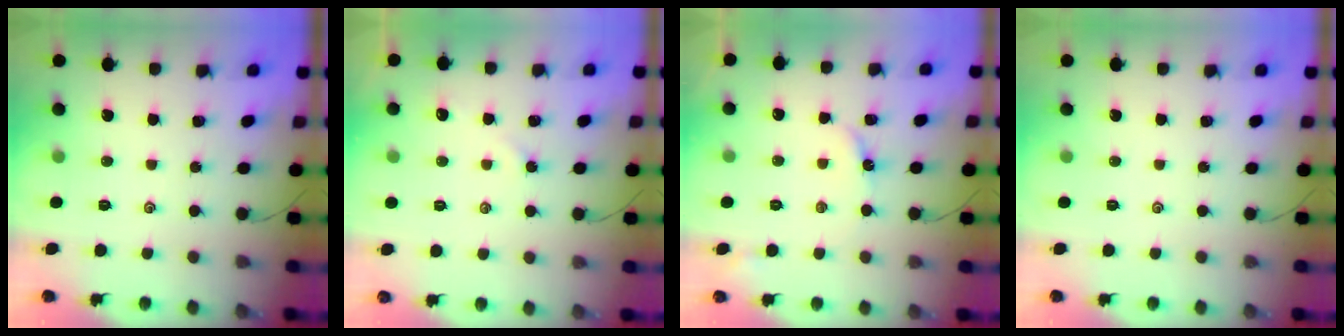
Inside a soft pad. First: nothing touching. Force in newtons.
{"total": 2.2, "press": 2.2, "slide": 0.4}
{"total": 4.1, "press": 4.1, "slide": 0.4}
{"total": 0.0}